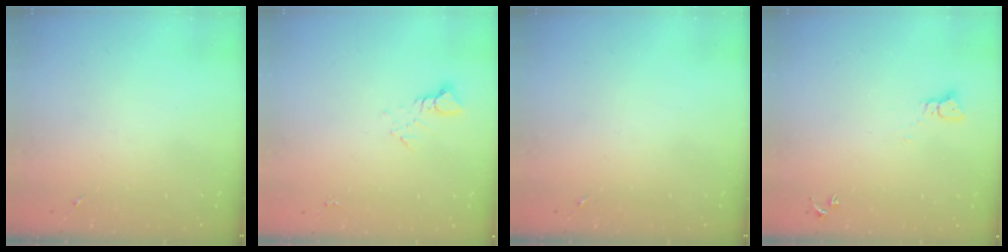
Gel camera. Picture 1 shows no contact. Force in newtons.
{"total": 3.9, "press": 3.9, "slide": 0.3}
{"total": 0.0}
{"total": 2.3, "press": 2.3, "slide": 0.3}